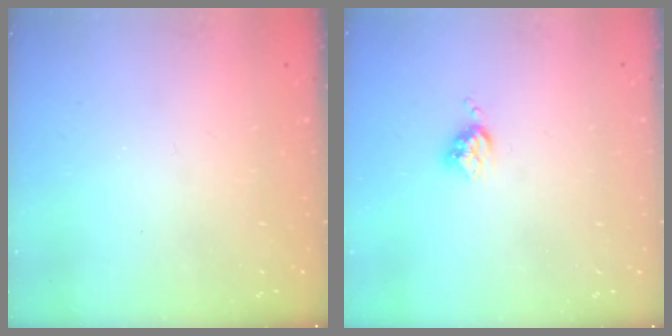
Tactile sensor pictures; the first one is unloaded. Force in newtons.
{"total": 3.7, "press": 3.7, "slide": 0.4}